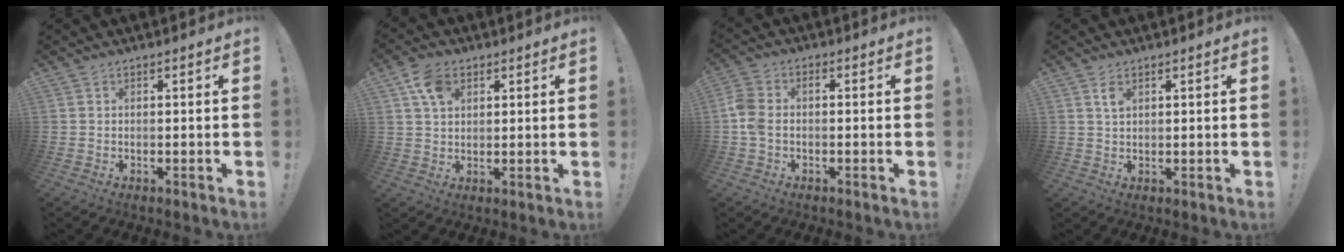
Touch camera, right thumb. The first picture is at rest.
{"total": 7.6, "force": [3.6, 5.2, 4.2], "torque": [-0.060, -0.007, 0.067]}
{"total": 5.6, "force": [-1.0, 3.6, 4.1], "torque": [-0.104, 0.000, -0.022]}
{"total": 2.8, "force": [1.5, 1.2, 2.0], "torque": [-0.027, -0.007, 0.025]}